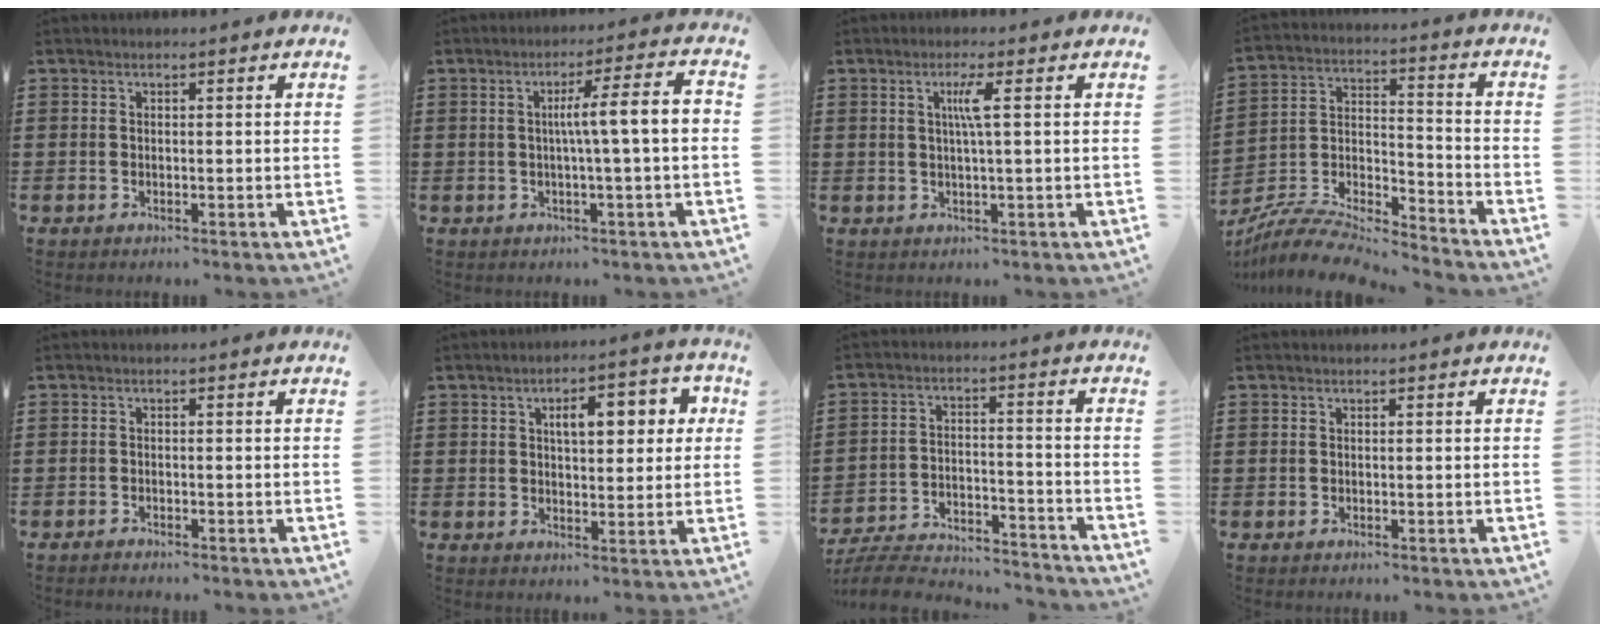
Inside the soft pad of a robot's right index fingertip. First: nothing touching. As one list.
[{"total": 6.4, "force": [-0.2, 0.1, 6.4], "torque": [-0.108, -0.002, -0.012]}, {"total": 3.1, "force": [0.6, -0.4, 3.0], "torque": [-0.060, -0.002, 0.006]}, {"total": 8.1, "force": [-7.8, 1.2, 2.0], "torque": [-0.045, 0.001, -0.158]}, {"total": 0.9, "force": [-0.9, 0.1, -0.2], "torque": [0.001, 0.001, -0.019]}, {"total": 6.5, "force": [2.0, 2.9, 5.5], "torque": [-0.082, 0.000, 0.023]}, {"total": 6.2, "force": [-5.9, 0.9, 1.5], "torque": [-0.034, 0.001, -0.119]}, {"total": 0.0}]